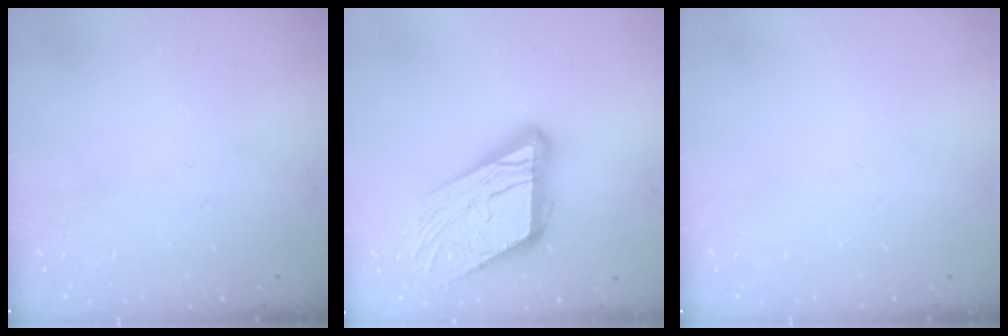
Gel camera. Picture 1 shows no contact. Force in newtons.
{"total": 20.3, "press": 20.2, "slide": 2.2}
{"total": 0.0}